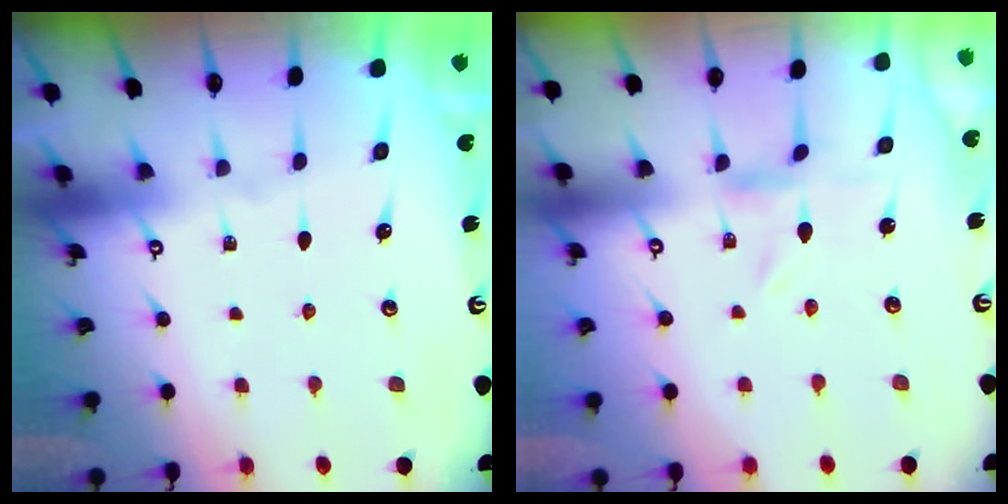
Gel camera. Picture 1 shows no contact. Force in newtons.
{"total": 0.0}